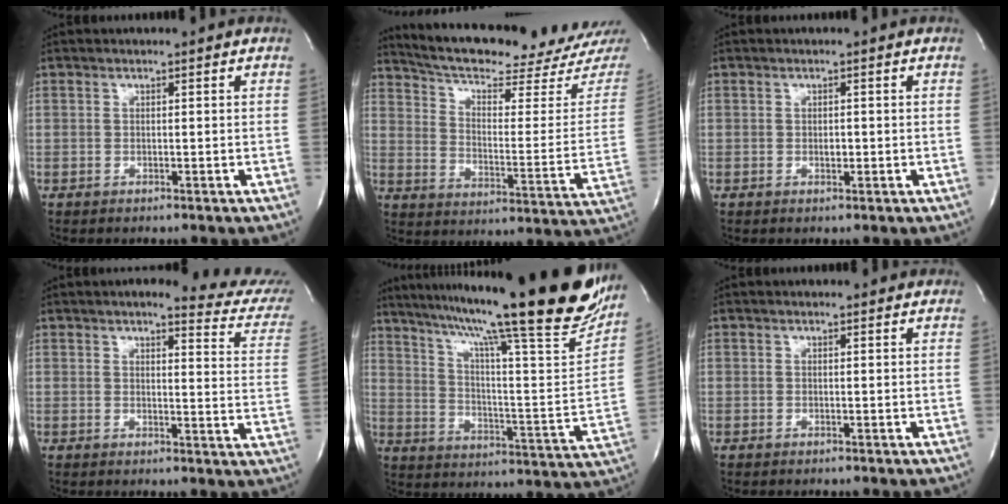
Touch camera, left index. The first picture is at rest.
{"total": 23.8, "force": [21.6, 2.1, 9.8], "torque": [-0.150, -0.063, 0.287]}
{"total": 0.9, "force": [-0.2, 0.5, 0.8], "torque": [-0.013, -0.001, -0.002]}
{"total": 11.8, "force": [10.4, 1.5, 5.4], "torque": [-0.051, -0.039, 0.094]}
{"total": 31.2, "force": [24.3, 2.1, 19.5], "torque": [-0.285, -0.054, 0.330]}
{"total": 1.2, "force": [1.1, 0.4, 0.4], "torque": [-0.014, 0.008, 0.009]}